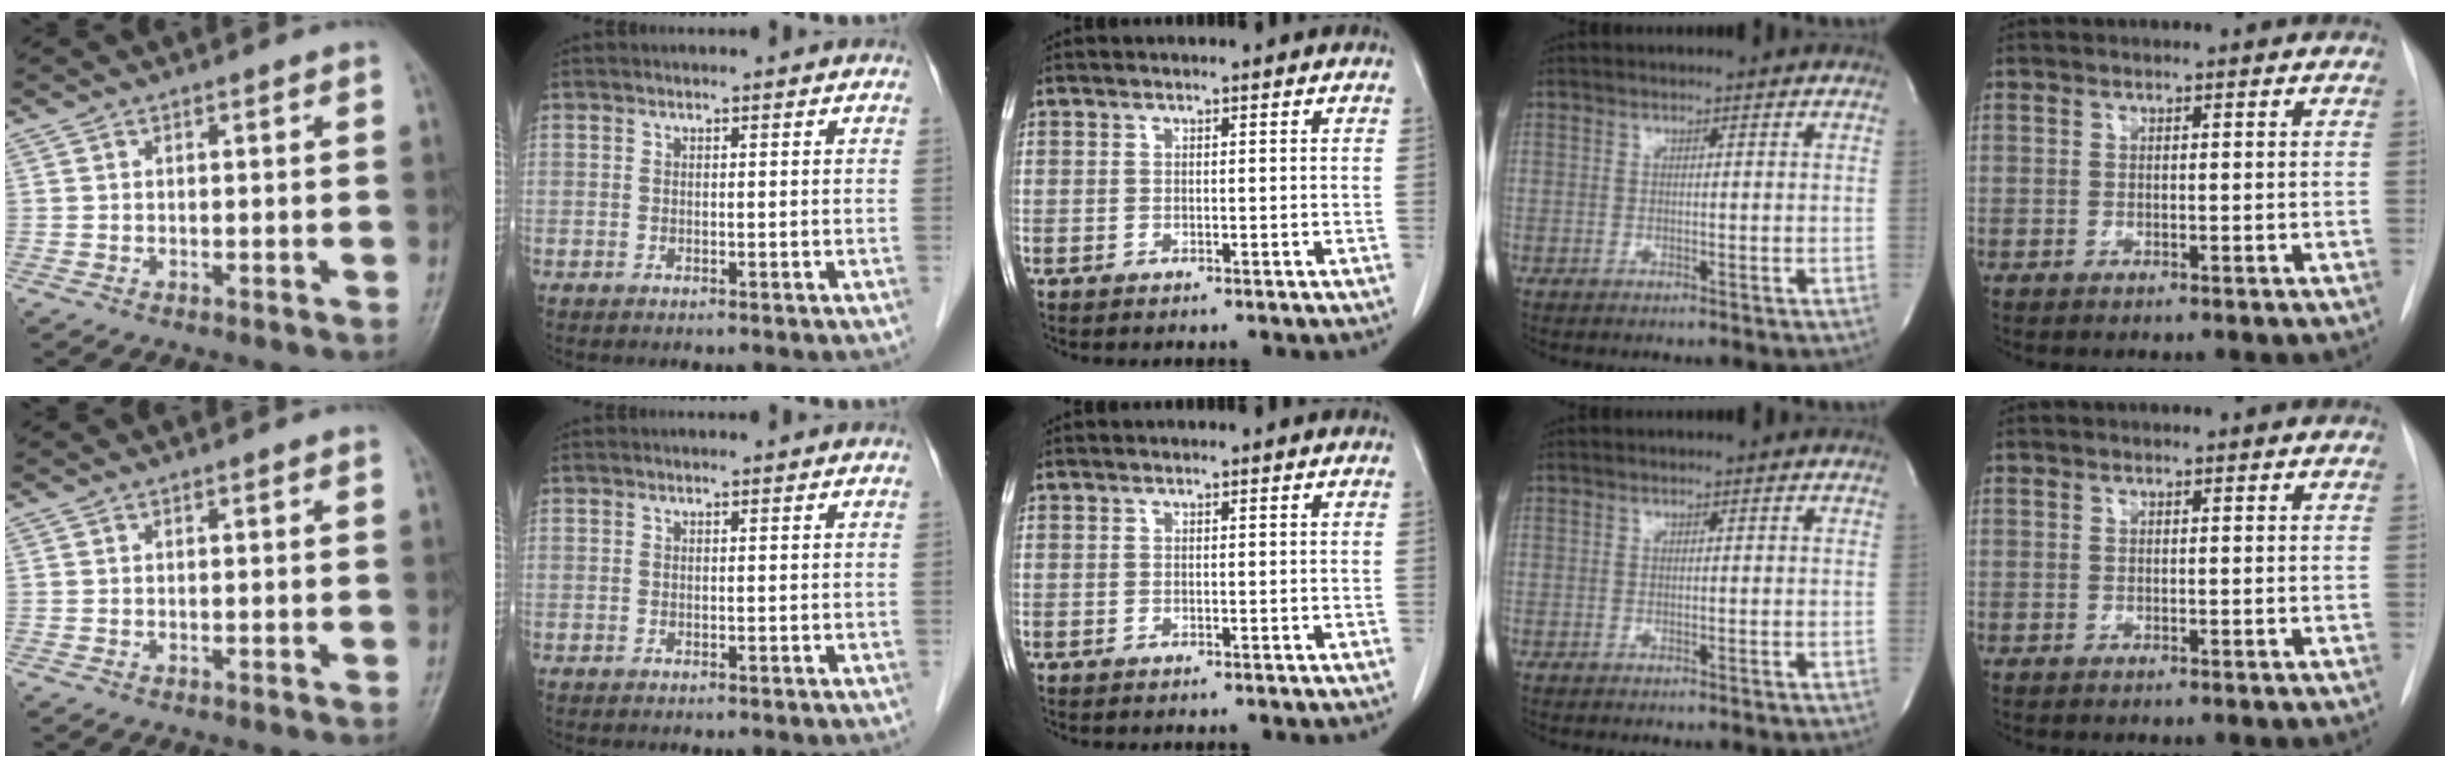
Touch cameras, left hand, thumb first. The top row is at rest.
{}